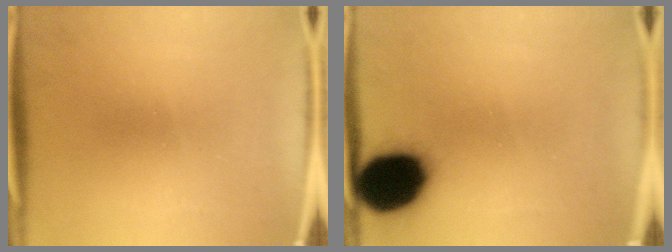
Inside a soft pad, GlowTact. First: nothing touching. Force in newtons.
{"total": 16.8}